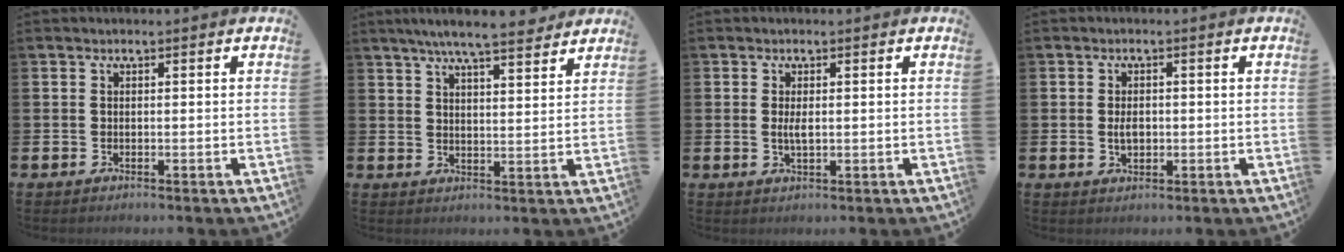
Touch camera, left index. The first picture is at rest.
{"total": 6.7, "force": [6.2, 0.5, 2.6], "torque": [-0.055, -0.025, 0.107]}
{"total": 1.8, "force": [0.2, 0.6, 1.7], "torque": [-0.027, -0.001, 0.001]}
{"total": 2.4, "force": [0.0, 1.5, 1.8], "torque": [-0.020, 0.000, -0.005]}